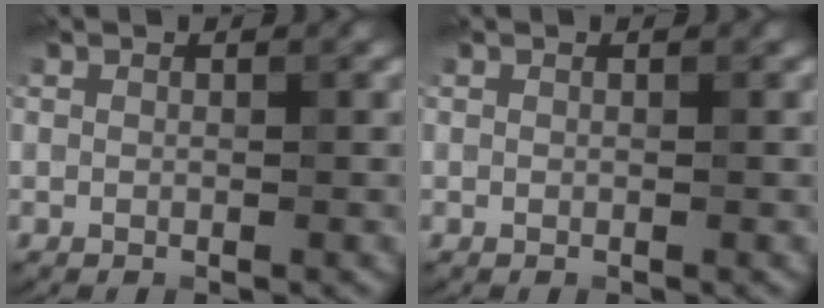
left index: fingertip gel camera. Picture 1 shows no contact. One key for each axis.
{"total": 0.0}